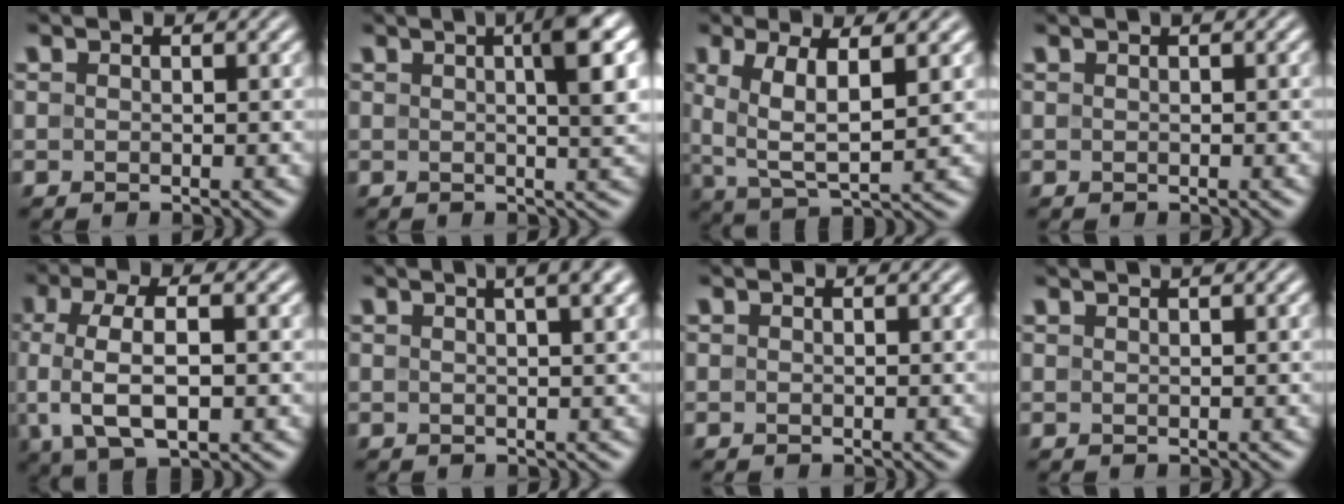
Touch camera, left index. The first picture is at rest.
{"total": 4.9, "force": [1.2, 0.8, 4.7], "torque": [-0.057, 0.011, 0.013]}
{"total": 5.2, "force": [1.3, 1.5, 4.8], "torque": [-0.096, -0.001, 0.026]}
{"total": 0.6, "force": [0.2, 0.0, 0.6], "torque": [-0.009, 0.003, 0.003]}
{"total": 6.8, "force": [-0.4, 2.7, 6.3], "torque": [-0.125, 0.005, -0.009]}
{"total": 4.6, "force": [2.2, 1.7, 3.7], "torque": [-0.024, 0.023, -0.003]}
{"total": 0.0}
{"total": 1.2, "force": [0.7, 0.2, 1.0], "torque": [-0.013, 0.003, 0.004]}